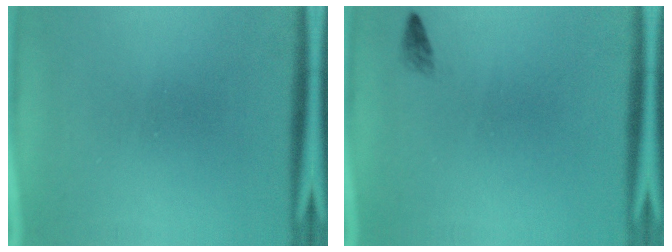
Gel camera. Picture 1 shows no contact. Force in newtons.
{"total": 0.8}